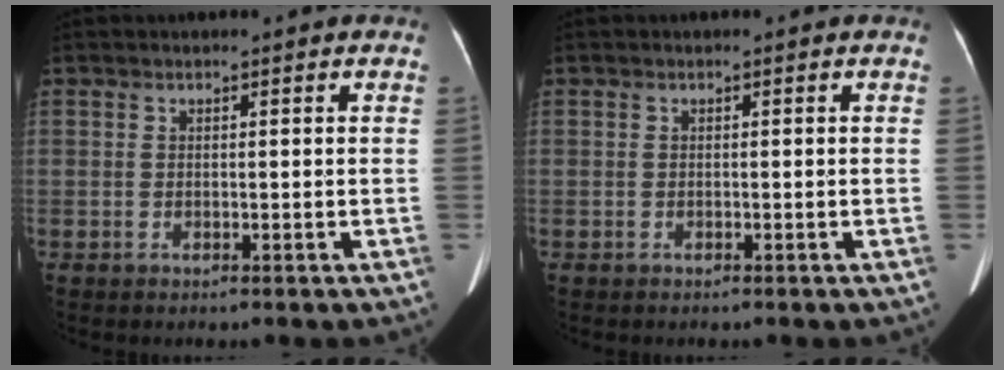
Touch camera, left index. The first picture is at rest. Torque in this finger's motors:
{"motor_torque": [0.08, 0.13, 0.04, 0.02]}